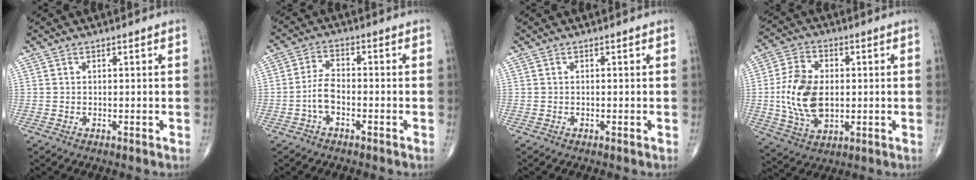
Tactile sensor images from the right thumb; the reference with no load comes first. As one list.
[{"total": 4.5, "force": [-1.8, 2.2, 3.6], "torque": [-0.073, 0.022, -0.039]}, {"total": 0.0}, {"total": 13.4, "force": [-0.2, 8.5, 10.3], "torque": [-0.192, 0.000, 0.003]}]